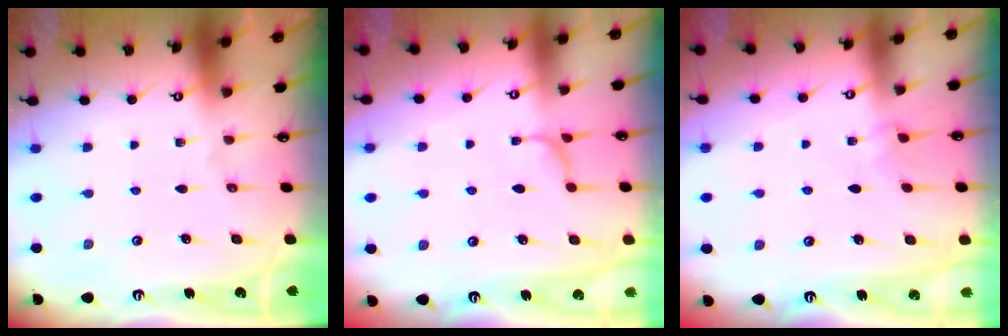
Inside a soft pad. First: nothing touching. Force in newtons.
{"total": 2.6, "press": 2.6, "slide": 0.5}
{"total": 2.8, "press": 2.8, "slide": 0.3}